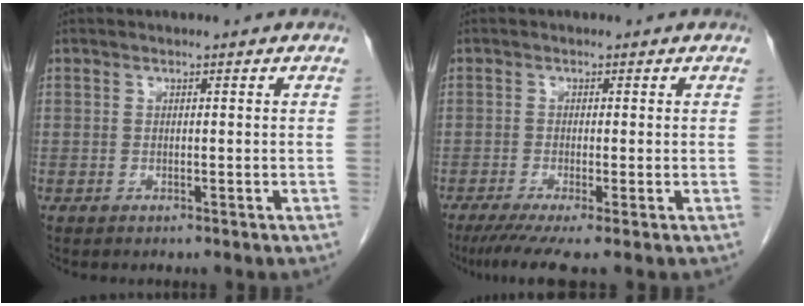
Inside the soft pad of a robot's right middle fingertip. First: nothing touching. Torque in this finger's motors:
{"motor_torque": [0.71, -0.45, 0.16, 0.06]}